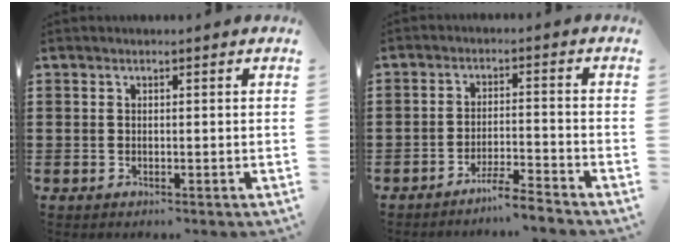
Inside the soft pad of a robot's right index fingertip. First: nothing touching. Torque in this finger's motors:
{"motor_torque": [-0.47, 1.01, -0.84, -0.21]}